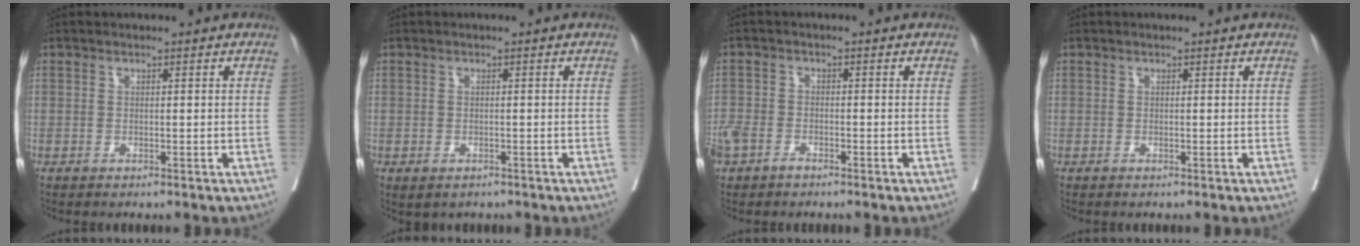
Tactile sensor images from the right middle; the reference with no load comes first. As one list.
[{"total": 2.3, "force": [-1.6, 1.4, 0.9], "torque": [-0.014, -0.004, -0.015]}, {"total": 7.4, "force": [-4.5, 4.8, 3.4], "torque": [-0.102, 0.002, -0.081]}, {"total": 0.0}]